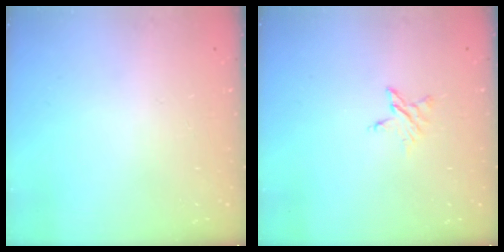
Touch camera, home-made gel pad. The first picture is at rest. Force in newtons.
{"total": 3.5, "press": 3.5, "slide": 0.4}